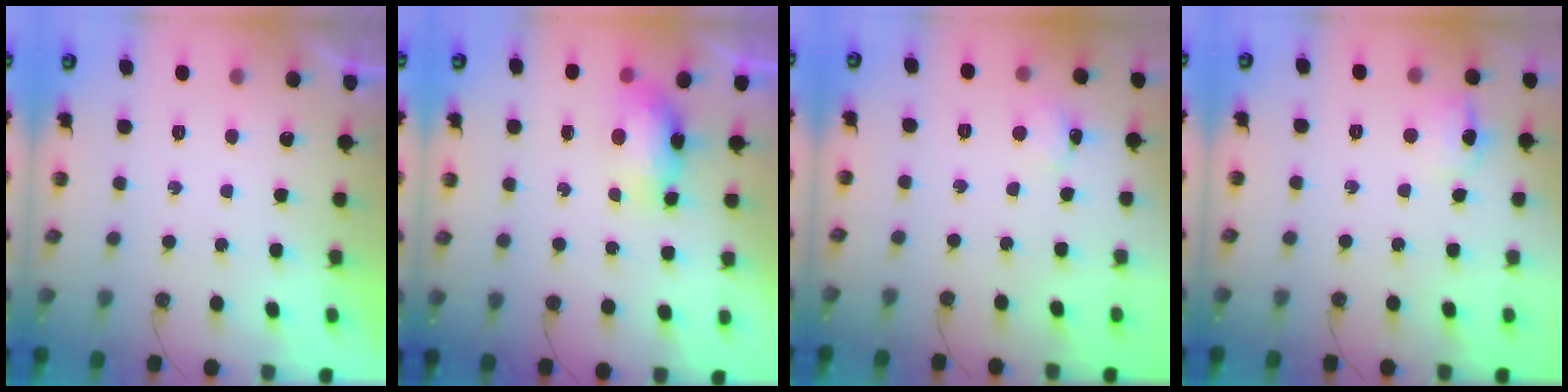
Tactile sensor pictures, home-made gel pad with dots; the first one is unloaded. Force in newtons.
{"total": 7.2, "press": 7.1, "slide": 1.0}
{"total": 2.6, "press": 2.6, "slide": 0.4}
{"total": 6.6, "press": 6.5, "slide": 1.2}